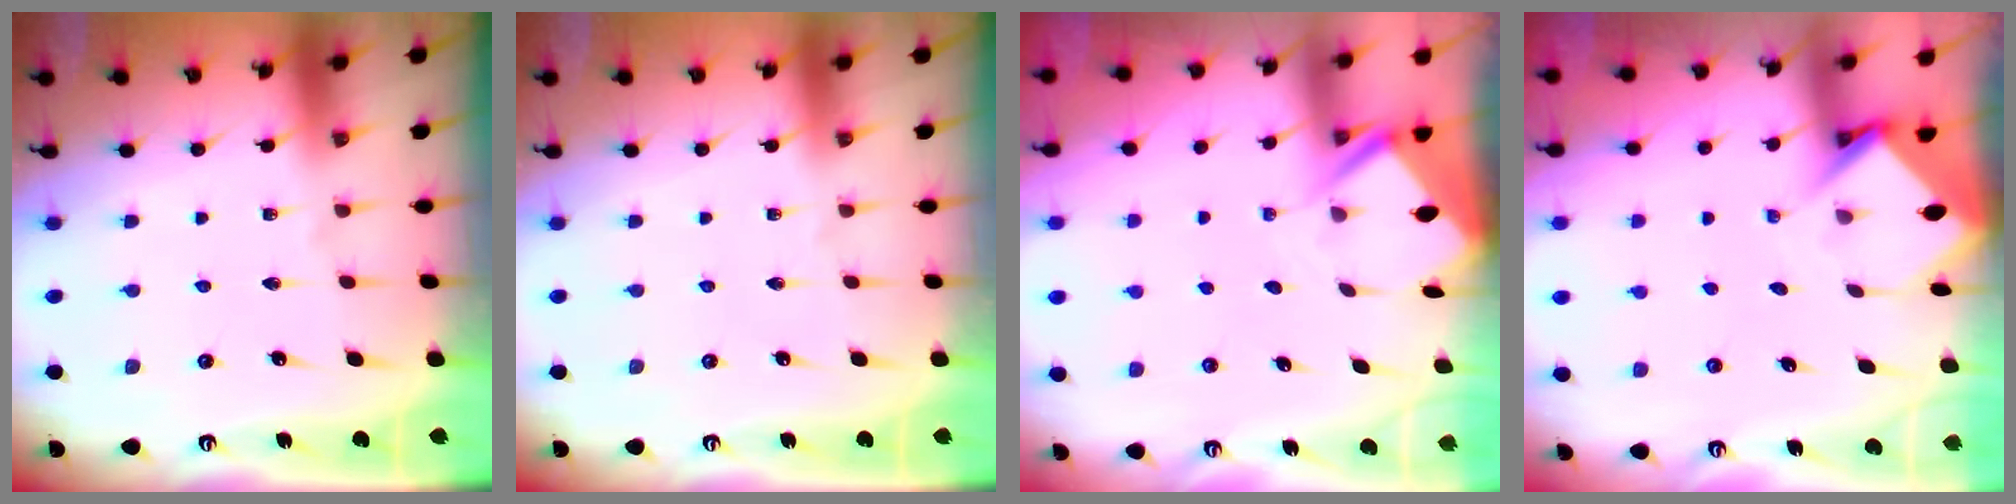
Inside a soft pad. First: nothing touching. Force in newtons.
{"total": 0.0}
{"total": 3.4, "press": 3.4, "slide": 0.3}
{"total": 3.3, "press": 3.3, "slide": 0.3}